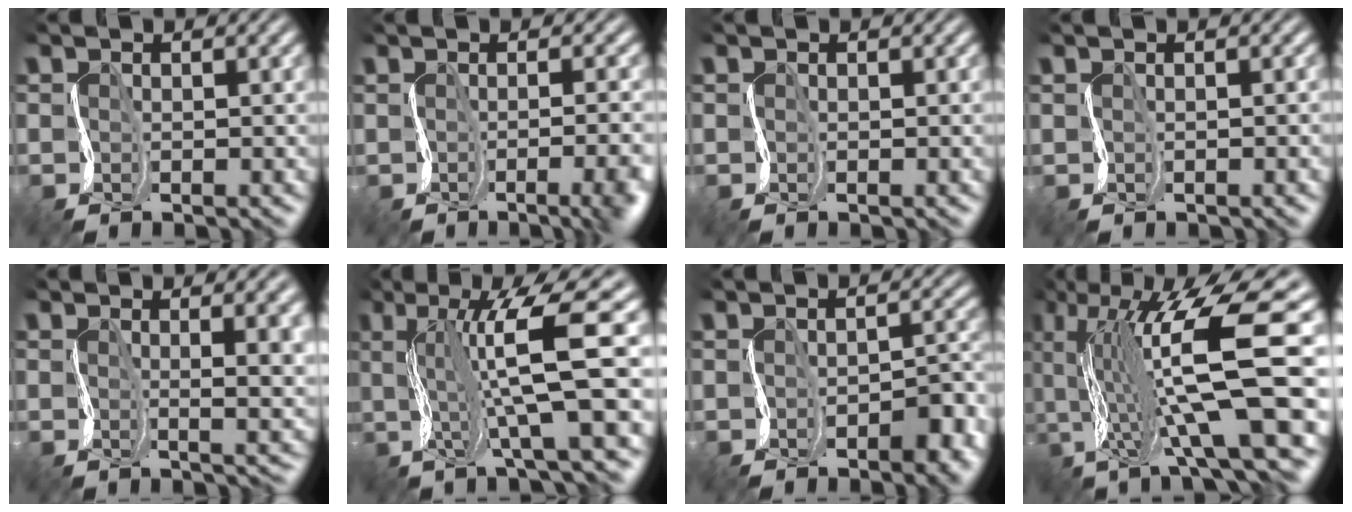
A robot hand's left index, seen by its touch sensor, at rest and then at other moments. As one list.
[{"total": 8.7, "force": [-1.8, 3.9, 7.5], "torque": [-0.042, -0.001, -0.009]}, {"total": 0.0}, {"total": 1.5, "force": [0.3, 0.7, 1.3], "torque": [0.000, 0.006, 0.003]}, {"total": 5.9, "force": [1.3, 2.6, 5.2], "torque": [-0.042, 0.001, 0.021]}, {"total": 9.7, "force": [1.4, 1.7, 9.5], "torque": [-0.132, 0.015, 0.023]}, {"total": 4.0, "force": [-2.0, 1.5, 3.2], "torque": [-0.043, 0.000, -0.026]}, {"total": 13.9, "force": [1.2, 4.2, 13.2], "torque": [-0.253, 0.022, 0.026]}]